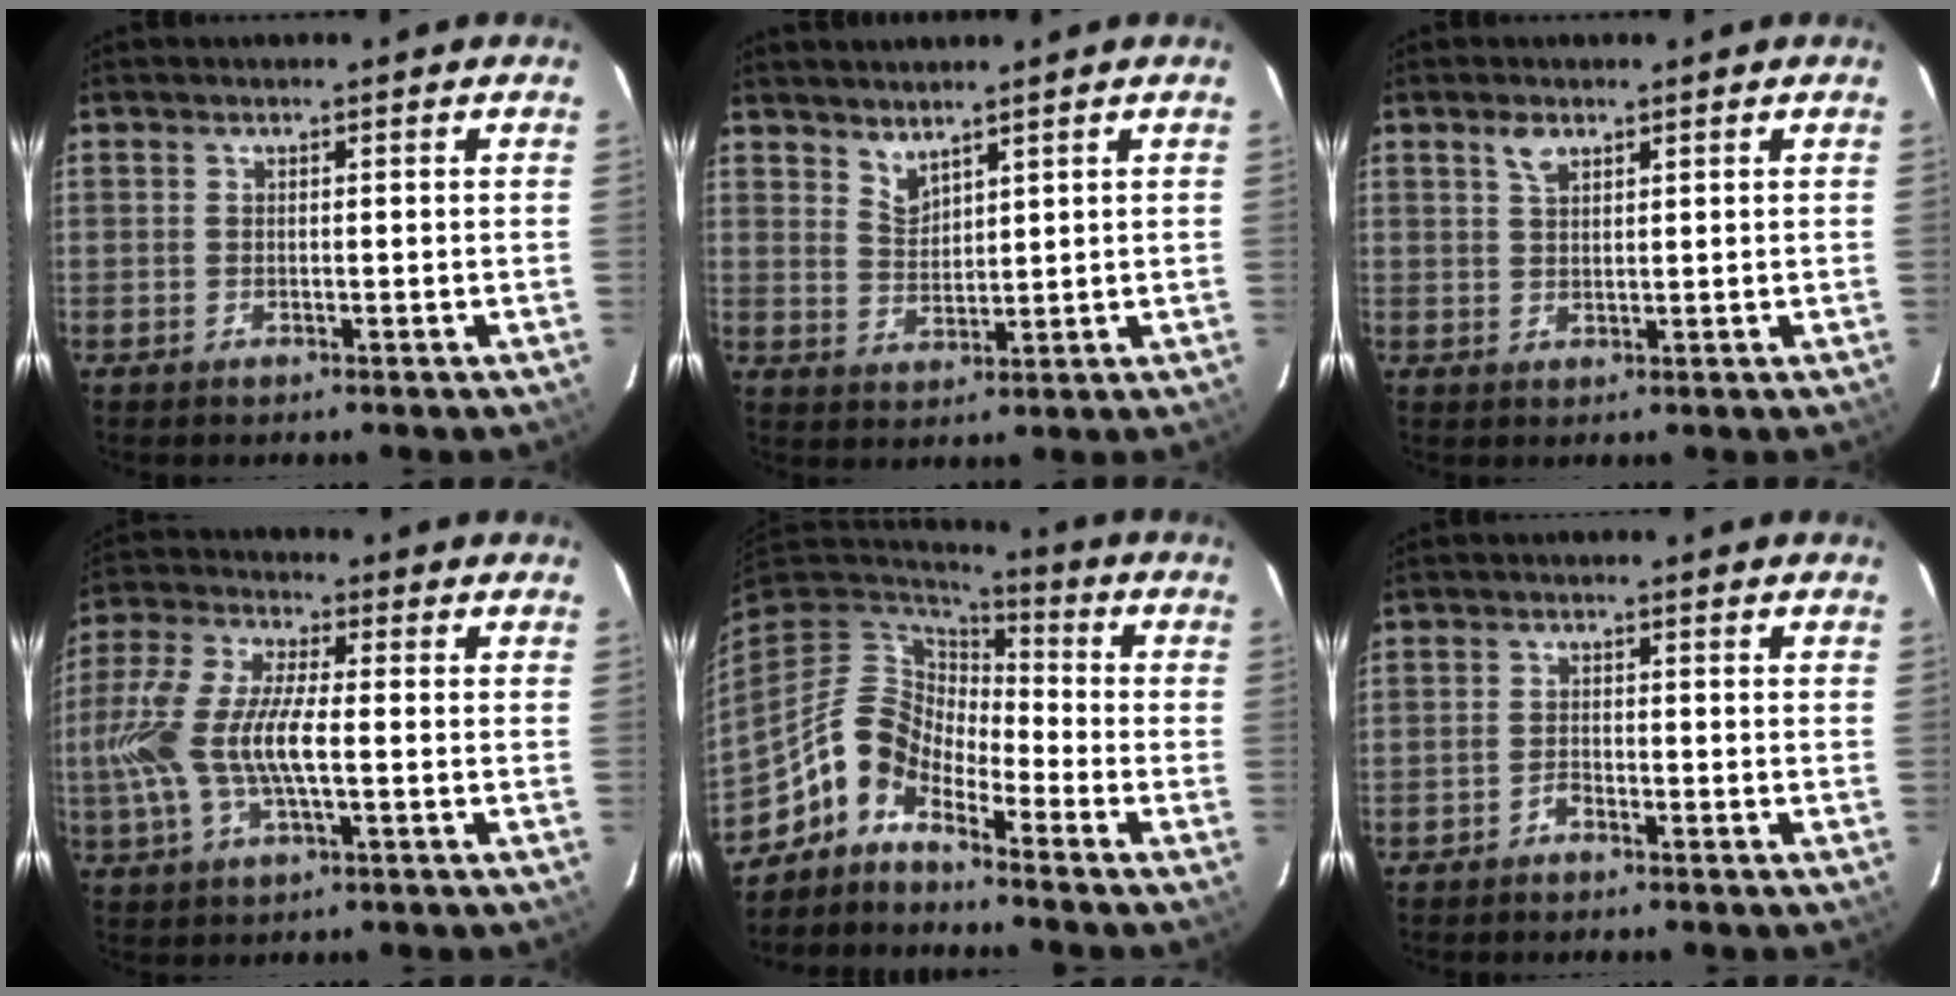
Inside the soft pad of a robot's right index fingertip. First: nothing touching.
{"total": 3.5, "force": [3.2, 1.0, 1.1], "torque": [-0.018, -0.005, 0.062]}
{"total": 2.5, "force": [1.6, 1.3, 1.4], "torque": [-0.025, 0.006, 0.032]}
{"total": 13.3, "force": [-1.7, 4.4, 12.4], "torque": [-0.269, 0.003, -0.036]}
{"total": 9.0, "force": [-6.4, 4.8, 4.0], "torque": [-0.077, 0.027, -0.144]}
{"total": 1.5, "force": [-1.3, 0.6, 0.5], "torque": [-0.011, 0.003, -0.025]}